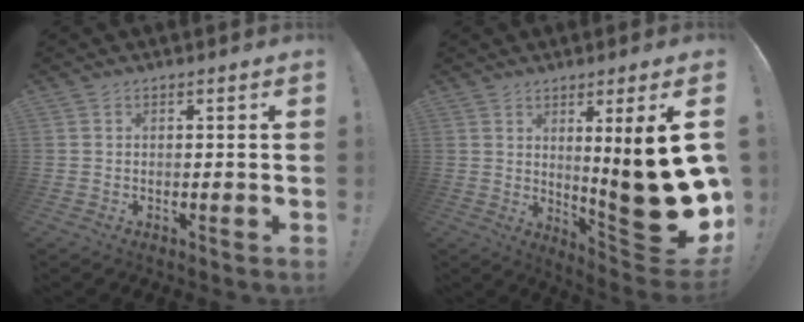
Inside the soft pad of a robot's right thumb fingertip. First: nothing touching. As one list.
[{"total": 19.8, "force": [1.7, 3.4, 19.4], "torque": [-0.272, -0.039, 0.033]}]